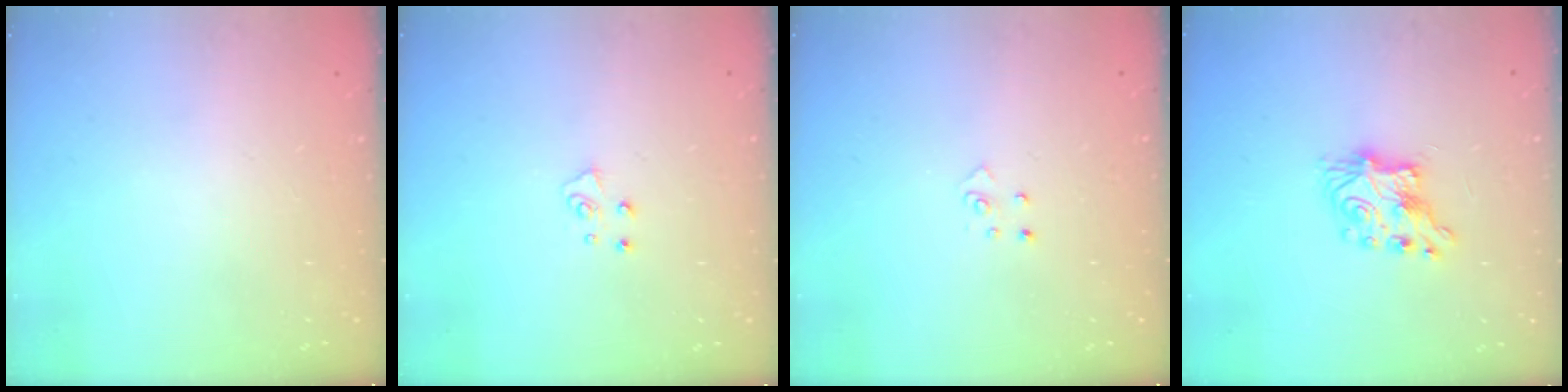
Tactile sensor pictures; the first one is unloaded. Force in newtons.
{"total": 5.1, "press": 5.1, "slide": 0.4}
{"total": 2.6, "press": 2.6, "slide": 0.3}
{"total": 7.5, "press": 7.5, "slide": 0.4}